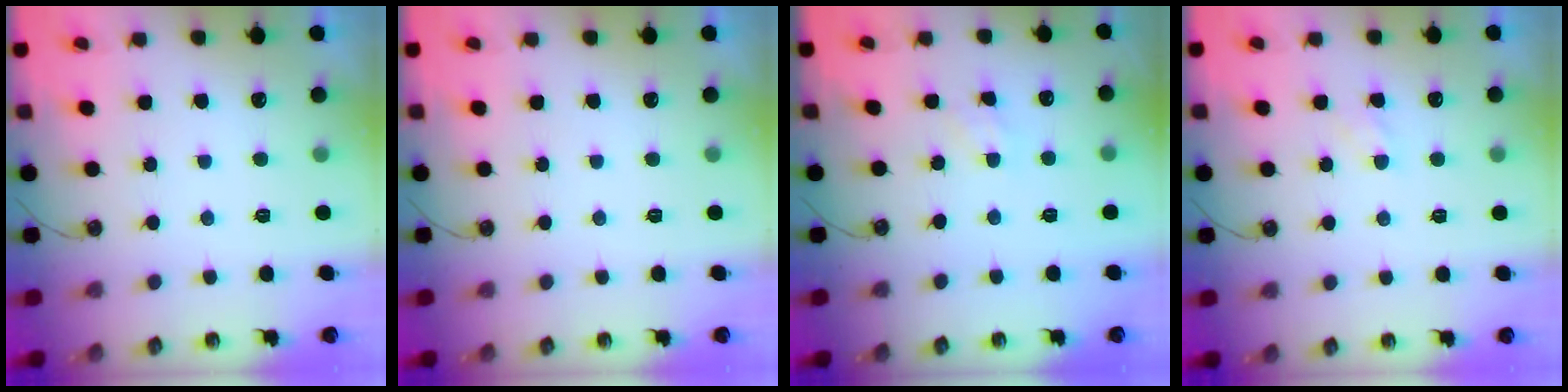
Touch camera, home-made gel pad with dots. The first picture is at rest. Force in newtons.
{"total": 0.0}
{"total": 1.6, "press": 1.6, "slide": 0.3}
{"total": 3.3, "press": 3.3, "slide": 0.3}